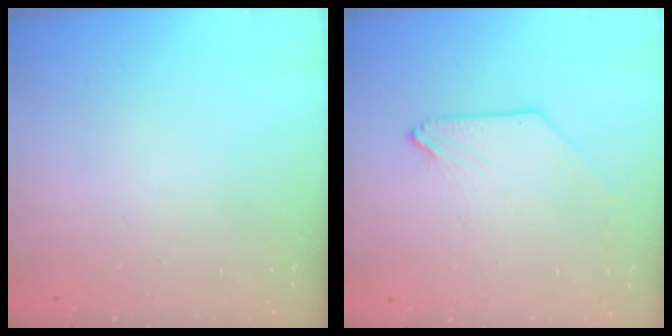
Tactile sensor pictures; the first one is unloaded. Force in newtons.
{"total": 0.0}